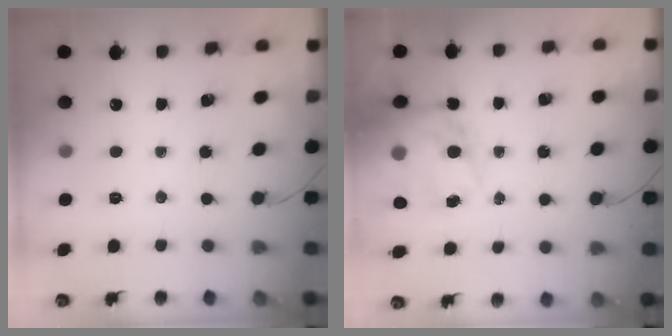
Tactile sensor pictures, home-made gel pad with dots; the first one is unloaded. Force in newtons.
{"total": 16.6, "press": 16.1, "slide": 4.1}